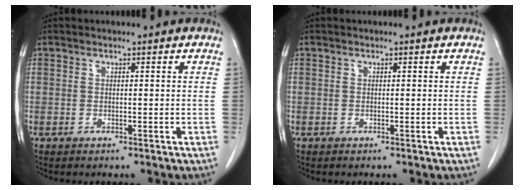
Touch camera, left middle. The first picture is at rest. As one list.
[{"total": 0.0}]